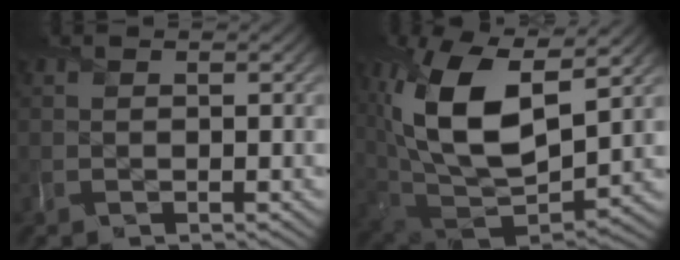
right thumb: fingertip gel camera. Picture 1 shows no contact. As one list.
[{"total": 16.3, "force": [5.3, 8.0, 13.2], "torque": [-0.279, 0.001, 0.102]}]